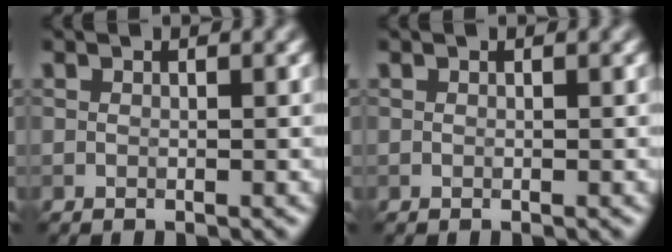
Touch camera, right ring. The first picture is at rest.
{"total": 0.0}